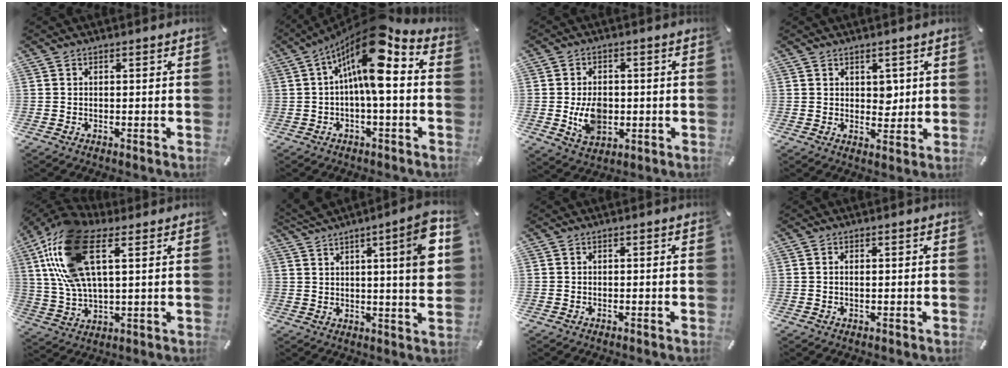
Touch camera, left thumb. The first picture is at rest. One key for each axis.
{"total": 14.9, "fx": 3.7, "fy": 4.6, "fz": 13.7, "tx": -0.264, "ty": -0.030, "tz": 0.052}
{"total": 8.0, "fx": -0.9, "fy": 5.9, "fz": 5.4, "tx": -0.097, "ty": -0.004, "tz": -0.017}
{"total": 3.2, "fx": 1.5, "fy": 2.4, "fz": 1.4, "tx": 0.001, "ty": -0.011, "tz": 0.021}
{"total": 18.7, "fx": 7.8, "fy": 8.9, "fz": 14.5, "tx": -0.328, "ty": -0.003, "tz": 0.139}
{"total": 13.2, "fx": 5.3, "fy": 1.3, "fz": 12.0, "tx": -0.178, "ty": -0.032, "tz": 0.080}
{"total": 0.0}
{"total": 0.8, "fx": 0.0, "fy": 0.1, "fz": 0.8, "tx": -0.015, "ty": -0.002, "tz": 0.001}